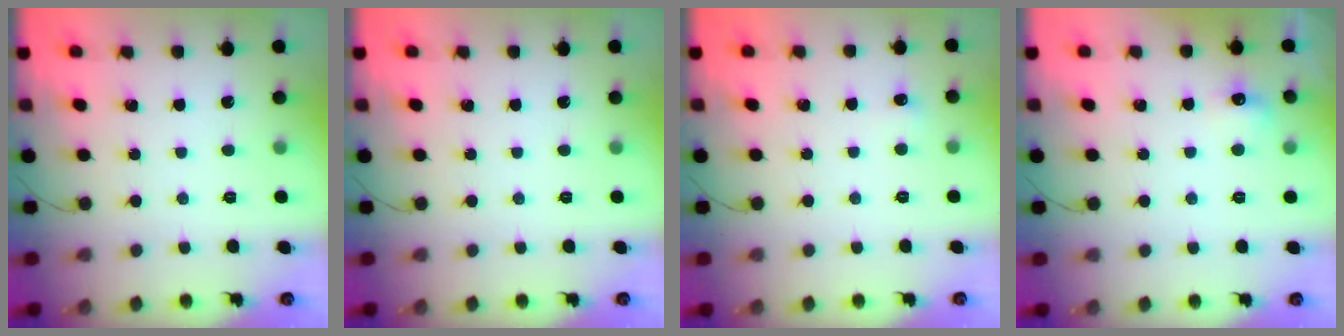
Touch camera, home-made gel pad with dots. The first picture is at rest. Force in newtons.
{"total": 0.0}
{"total": 3.6, "press": 3.4, "slide": 1.0}
{"total": 6.3, "press": 6.0, "slide": 1.9}